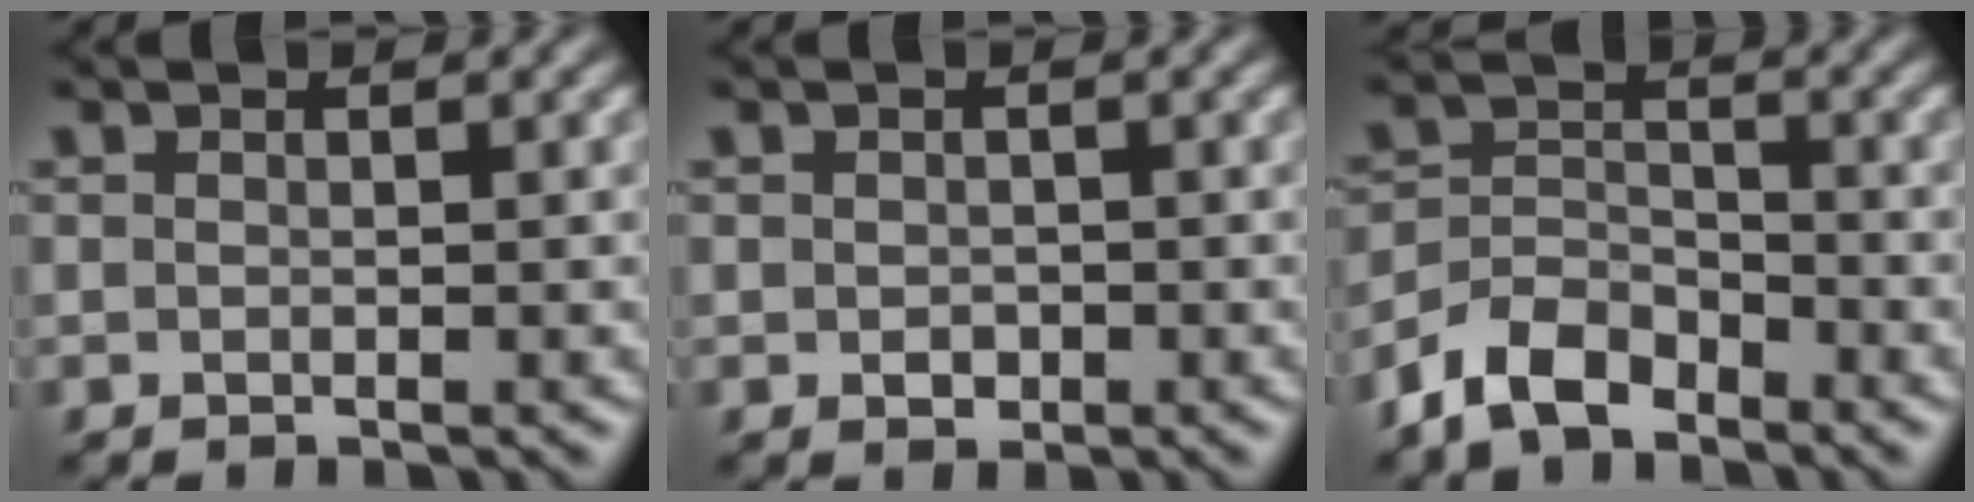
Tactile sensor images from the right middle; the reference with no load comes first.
{"total": 0.9, "force": [0.0, 0.7, 0.5], "torque": [-0.011, -0.003, -0.001]}
{"total": 4.5, "force": [-3.4, 2.2, 1.8], "torque": [-0.036, 0.001, -0.077]}